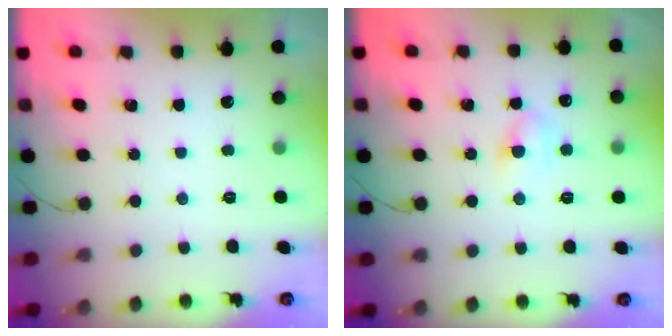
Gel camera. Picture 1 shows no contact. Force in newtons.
{"total": 5.2, "press": 5.0, "slide": 1.6}